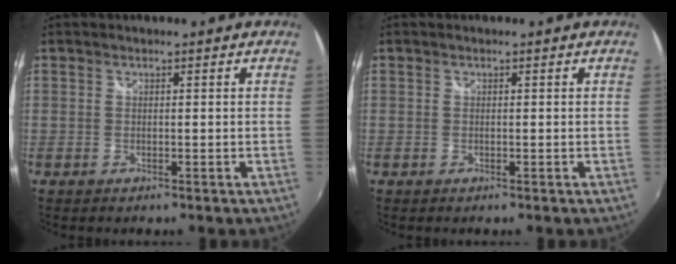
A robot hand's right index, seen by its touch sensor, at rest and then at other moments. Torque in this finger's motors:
{"motor_torque": [-0.01, 0.01, 0.00, 0.01]}